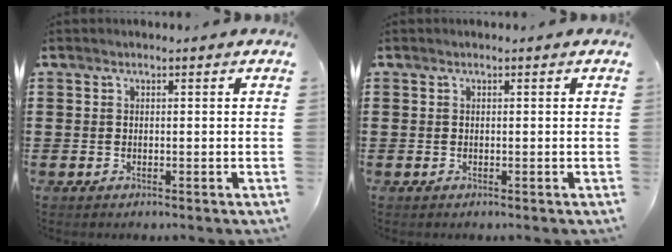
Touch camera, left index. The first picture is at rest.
{"total": 0.0}